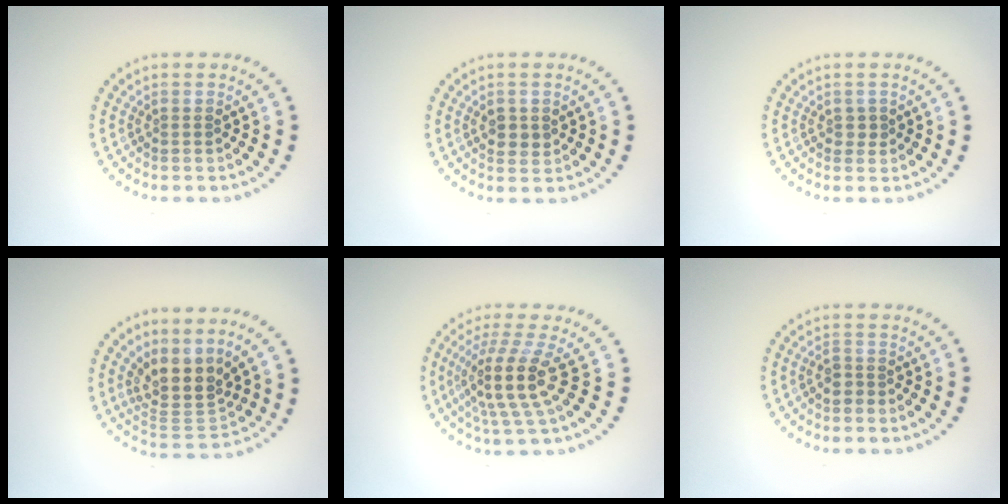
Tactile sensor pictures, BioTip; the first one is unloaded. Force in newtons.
{"total": 1.7, "press": 1.7, "slide": 0.3}
{"total": 1.0, "press": 1.0, "slide": 0.3}
{"total": 4.1, "press": 3.0, "slide": 2.8}
{"total": 4.8, "press": 3.6, "slide": 3.1}
{"total": 1.1, "press": 0.9, "slide": 0.6}